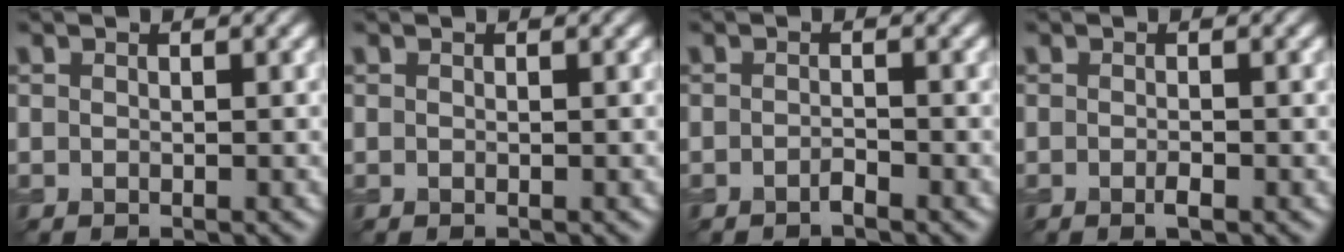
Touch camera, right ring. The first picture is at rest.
{"total": 0.0}
{"total": 0.8, "force": [-0.7, 0.1, 0.5], "torque": [-0.008, 0.003, -0.014]}
{"total": 0.9, "force": [-0.4, 0.2, 0.8], "torque": [-0.015, -0.001, -0.008]}